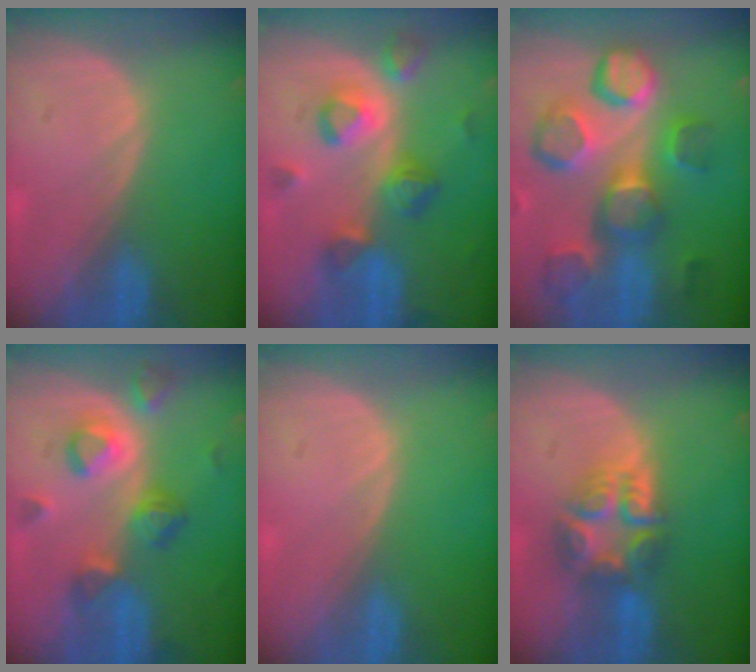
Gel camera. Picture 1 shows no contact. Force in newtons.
{"total": 7.9, "press": 7.7, "slide": 2.0}
{"total": 12.5, "press": 11.1, "slide": 5.7}
{"total": 7.4, "press": 7.3, "slide": 1.1}
{"total": 0.0}
{"total": 7.9, "press": 6.7, "slide": 4.2}